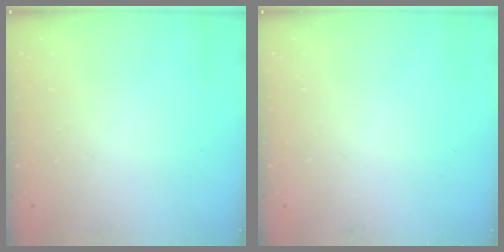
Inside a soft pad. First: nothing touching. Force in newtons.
{"total": 0.0}